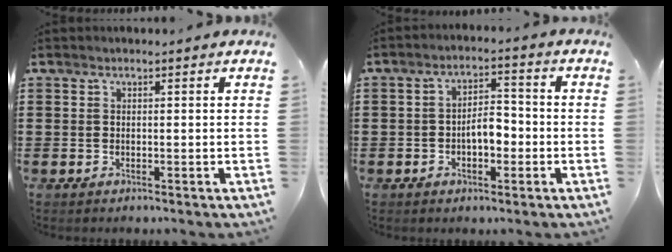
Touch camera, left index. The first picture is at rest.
{"total": 4.7, "force": [-1.1, 2.2, 4.0], "torque": [-0.063, 0.007, -0.024]}